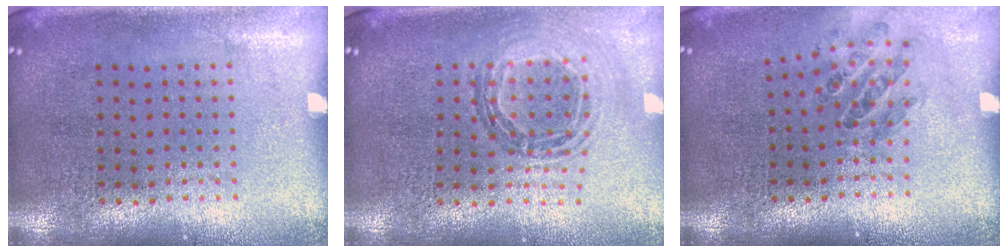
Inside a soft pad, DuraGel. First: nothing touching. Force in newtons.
{"total": 0.9, "press": 0.9, "slide": 0.0}
{"total": 0.9, "press": 0.9, "slide": 0.2}